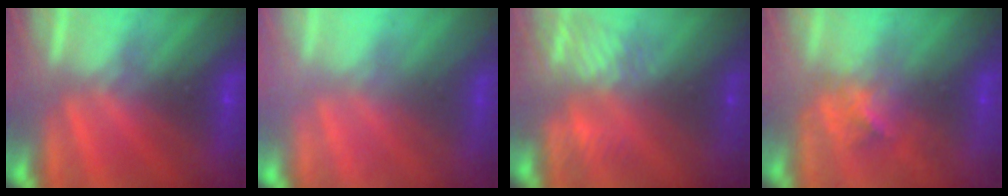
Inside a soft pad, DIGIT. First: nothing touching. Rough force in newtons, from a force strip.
{"total": 2.3}
{"total": 6.2}
{"total": 2.8}